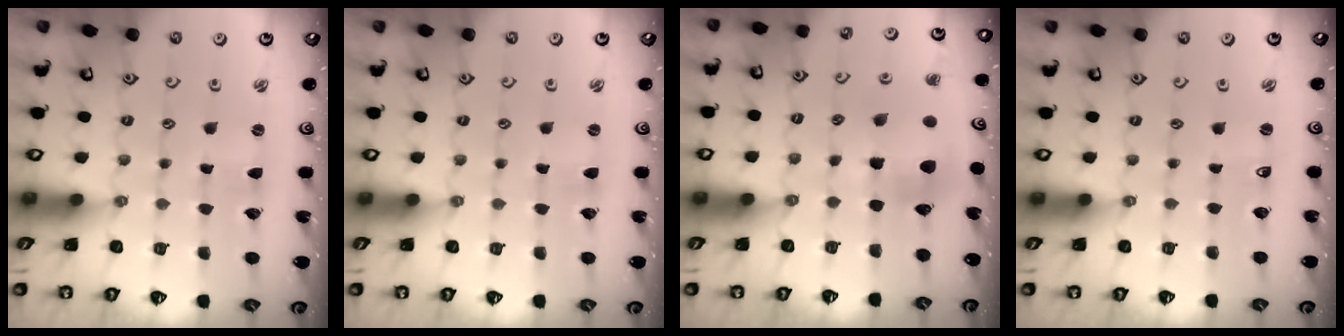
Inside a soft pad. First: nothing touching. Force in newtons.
{"total": 0.0}
{"total": 8.9, "press": 8.8, "slide": 1.2}
{"total": 0.8, "press": 0.7, "slide": 0.2}